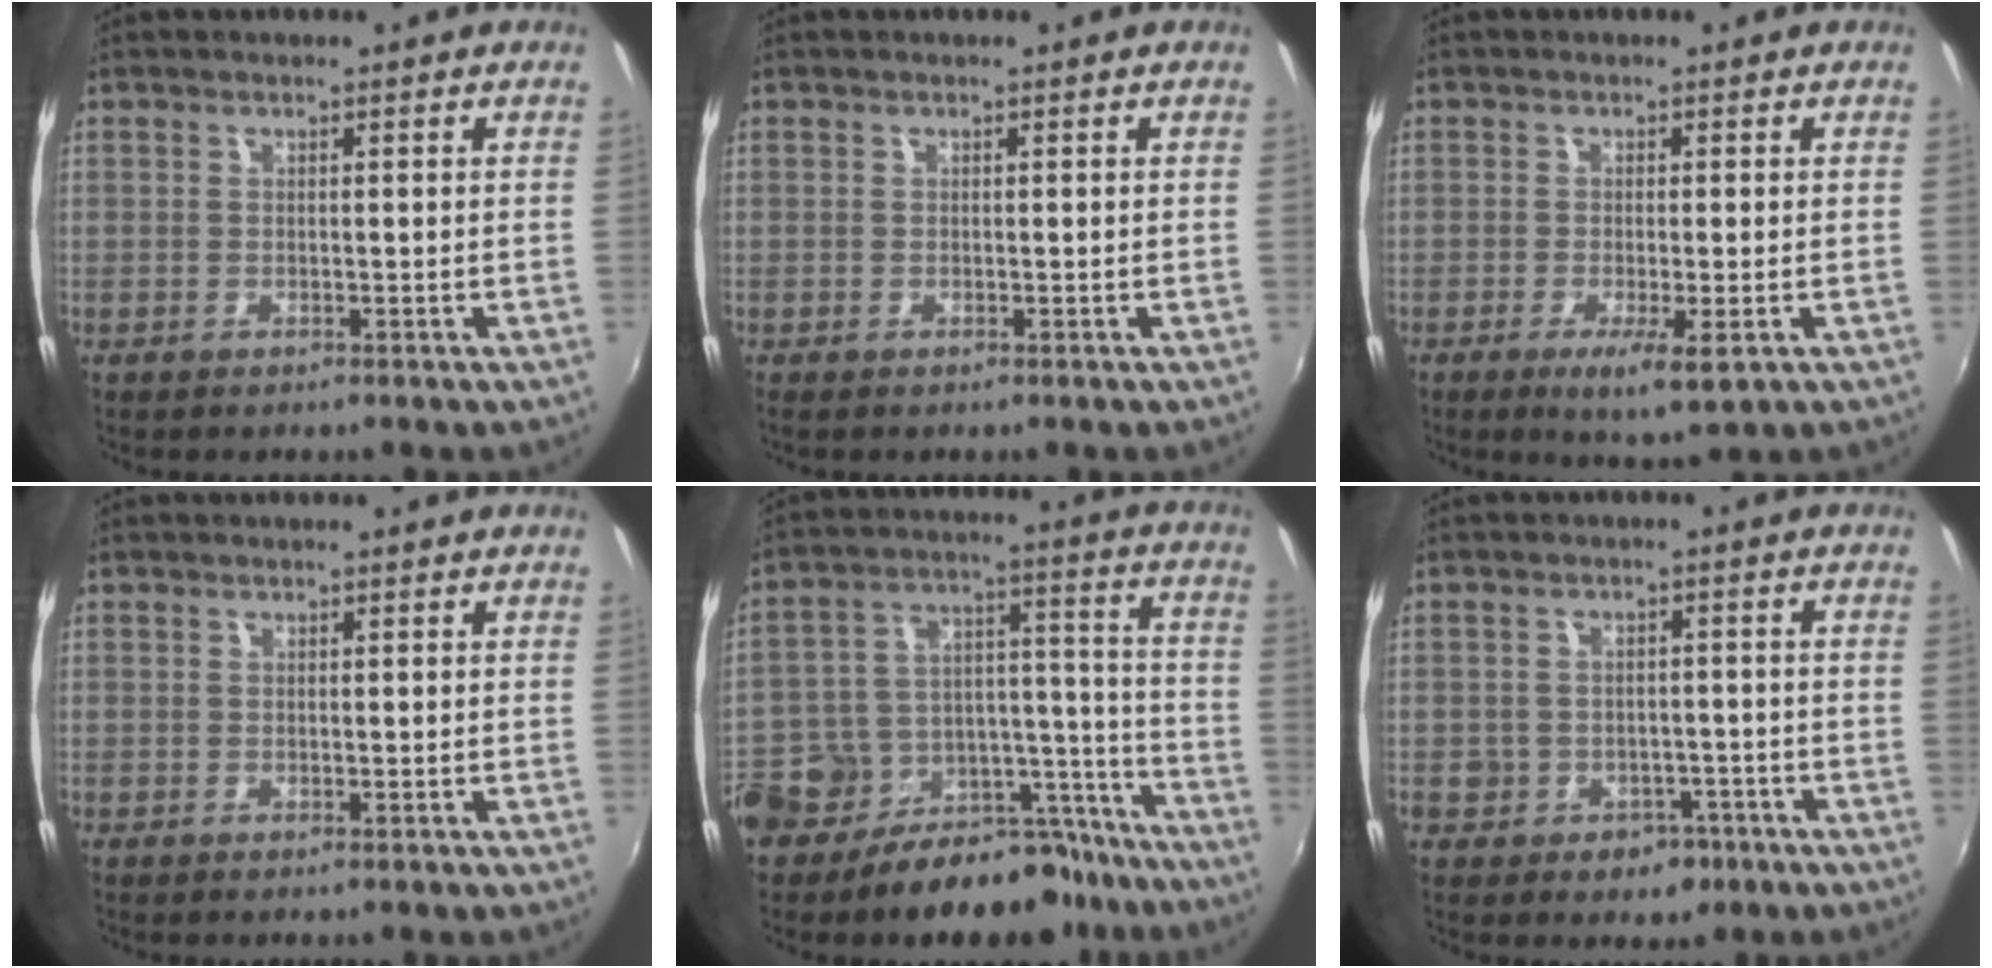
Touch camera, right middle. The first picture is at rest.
{"total": 0.0}
{"total": 5.3, "force": [-2.3, 0.7, 4.8], "torque": [-0.093, -0.015, -0.036]}
{"total": 0.0}
{"total": 19.5, "force": [-13.5, 11.1, 8.6], "torque": [-0.176, 0.045, -0.177]}
{"total": 6.1, "force": [-2.6, 5.1, 2.0], "torque": [-0.052, 0.008, -0.027]}